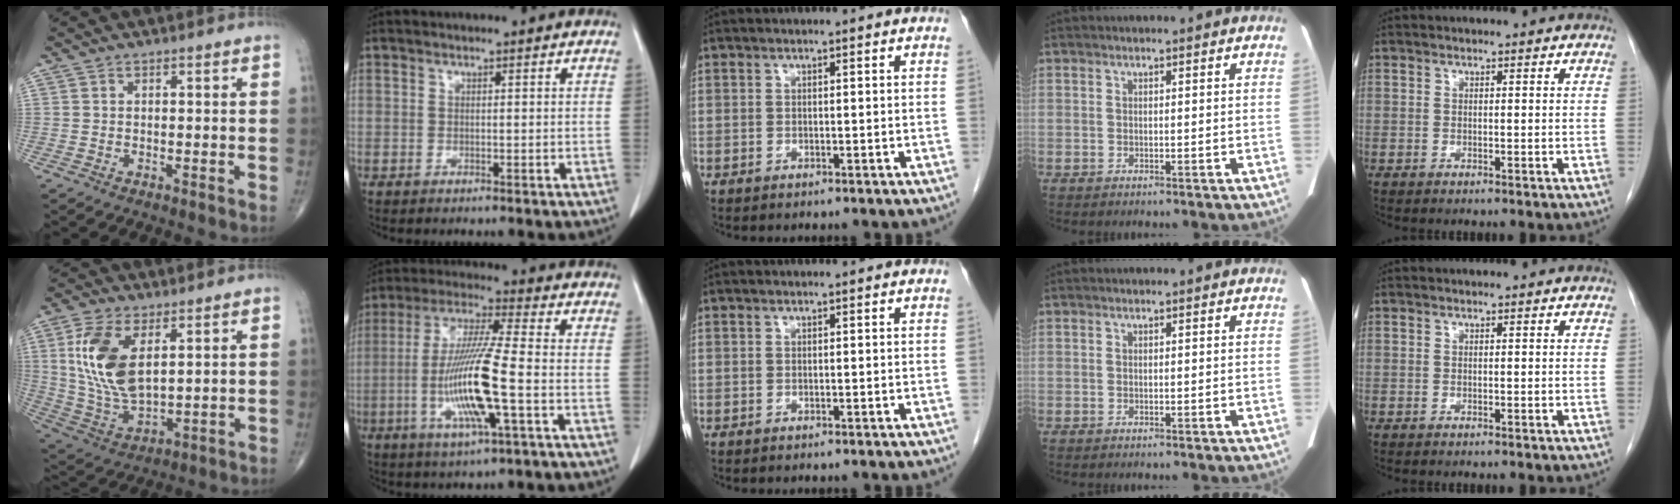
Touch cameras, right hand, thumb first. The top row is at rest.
{"thumb": {"total": 14.5, "force": [4.3, 7.3, 11.8], "torque": [-0.238, -0.017, 0.094]}, "index": {"total": 13.8, "force": [-3.2, 0.5, 13.5], "torque": [-0.271, -0.012, -0.062]}}